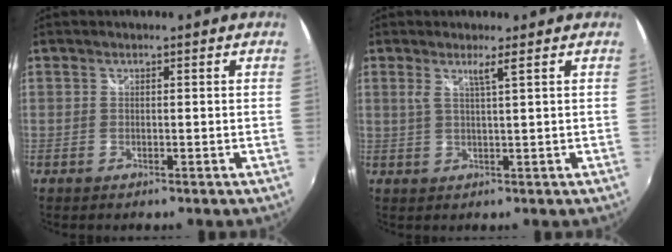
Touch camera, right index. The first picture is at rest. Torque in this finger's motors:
{"motor_torque": [-0.02, -0.01, 0.20, 0.05]}